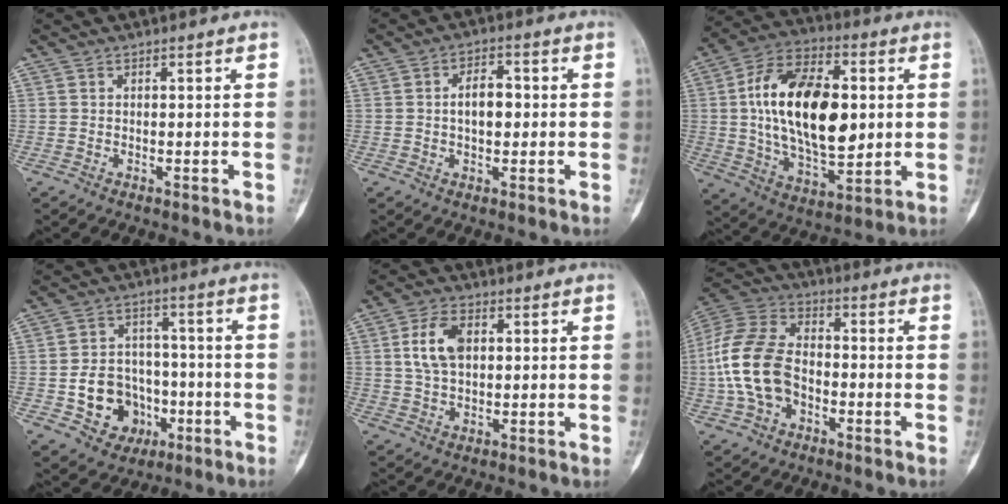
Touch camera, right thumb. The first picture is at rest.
{"total": 5.8, "force": [0.3, 3.3, 4.7], "torque": [-0.064, 0.011, 0.003]}
{"total": 23.4, "force": [2.3, 12.7, 19.5], "torque": [-0.319, -0.004, 0.040]}
{"total": 12.0, "force": [-3.8, 9.9, 5.6], "torque": [-0.047, 0.038, -0.052]}
{"total": 8.1, "force": [1.7, 5.0, 6.1], "torque": [-0.111, 0.005, 0.032]}
{"total": 15.4, "force": [-2.9, 10.5, 10.9], "torque": [-0.220, 0.038, -0.059]}